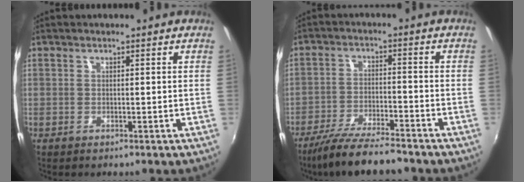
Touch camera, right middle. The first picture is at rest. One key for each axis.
{"total": 11.9, "fx": -10.3, "fy": 1.7, "fz": 5.7, "tx": -0.130, "ty": -0.024, "tz": -0.178}